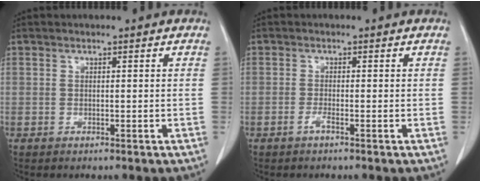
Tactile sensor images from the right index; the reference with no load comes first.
{"total": 1.0, "force": [-0.7, -0.1, 0.7], "torque": [-0.014, 0.001, -0.014]}